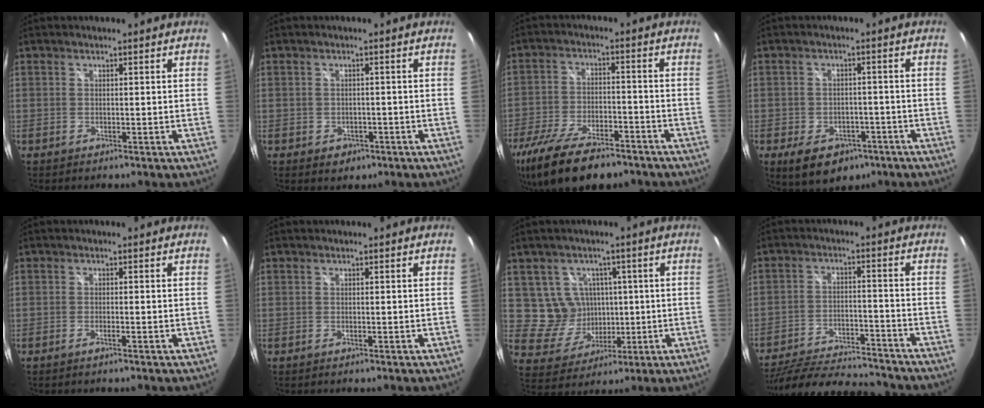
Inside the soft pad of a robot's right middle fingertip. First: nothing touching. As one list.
[{"total": 2.8, "force": [-1.3, 2.2, 1.1], "torque": [-0.026, -0.004, -0.013]}, {"total": 18.4, "force": [-13.6, 6.7, 10.5], "torque": [-0.226, -0.039, -0.227]}, {"total": 9.9, "force": [-5.8, 6.4, 4.9], "torque": [-0.104, -0.005, -0.071]}, {"total": 1.5, "force": [-0.9, -0.2, 1.2], "torque": [-0.018, -0.001, -0.017]}, {"total": 0.0}, {"total": 8.1, "force": [1.2, 7.7, 2.2], "torque": [-0.056, 0.008, 0.040]}, {"total": 20.1, "force": [-17.9, 3.9, 8.1], "torque": [-0.164, -0.022, -0.266]}]